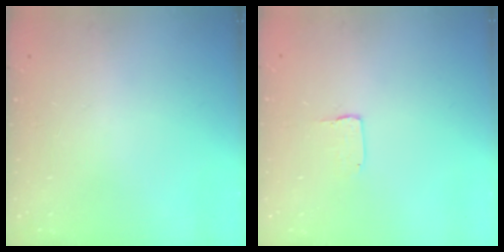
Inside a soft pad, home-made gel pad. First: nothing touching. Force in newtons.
{"total": 2.0, "press": 2.0, "slide": 0.1}